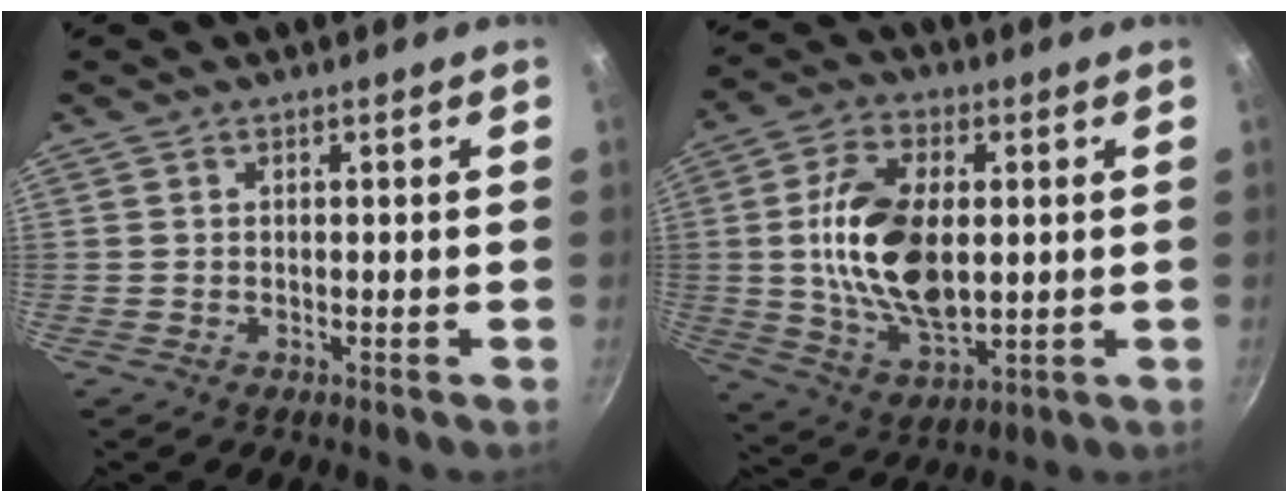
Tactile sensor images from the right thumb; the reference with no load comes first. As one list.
[{"total": 17.3, "force": [1.1, 9.6, 14.4], "torque": [-0.258, -0.008, 0.028]}]